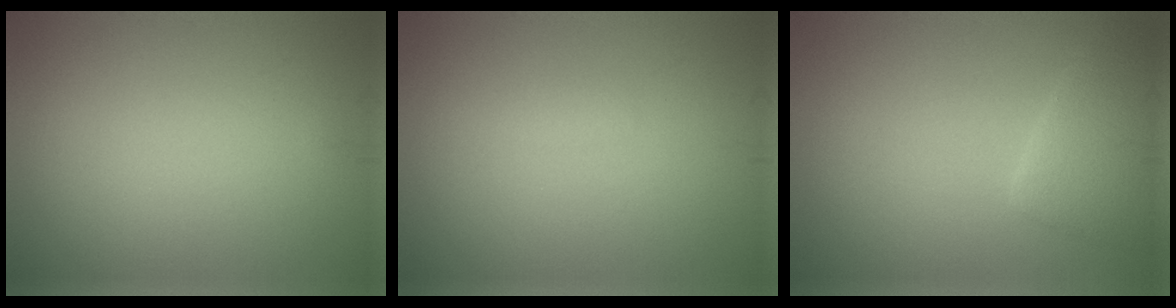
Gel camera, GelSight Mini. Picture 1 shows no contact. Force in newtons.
{"total": 0.5, "press": 0.5, "slide": 0.1}
{"total": 3.6, "press": 3.6, "slide": 0.2}